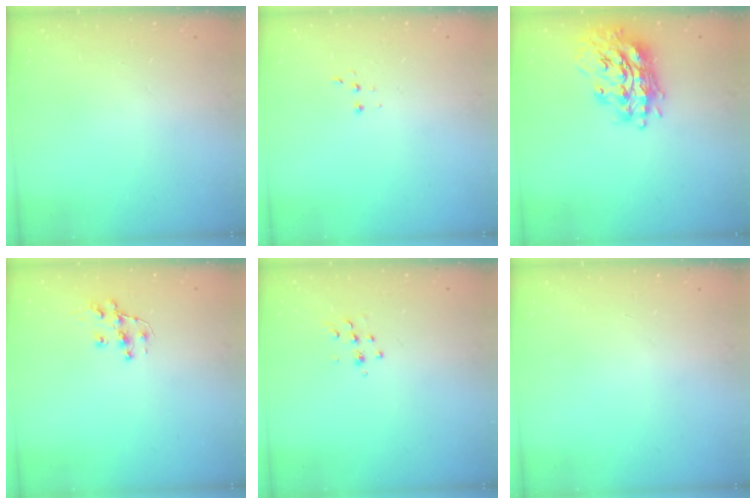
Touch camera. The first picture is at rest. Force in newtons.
{"total": 2.7, "press": 2.7, "slide": 0.5}
{"total": 18.7, "press": 18.7, "slide": 1.8}
{"total": 8.8, "press": 8.8, "slide": 0.6}
{"total": 5.4, "press": 5.4, "slide": 0.6}
{"total": 0.0}